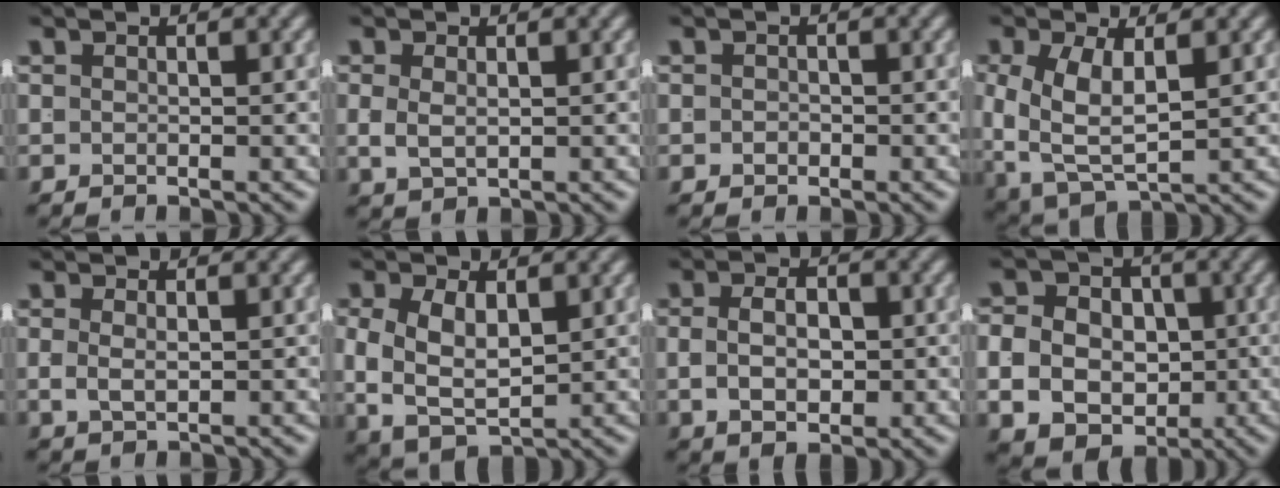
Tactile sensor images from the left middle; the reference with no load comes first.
{"total": 1.8, "force": [0.3, 1.2, 1.4], "torque": [-0.034, -0.006, 0.017]}
{"total": 1.0, "force": [-0.4, 0.9, 0.2], "torque": [-0.006, 0.000, -0.007]}
{"total": 6.9, "force": [-0.6, 5.1, 4.6], "torque": [-0.107, -0.034, 0.009]}
{"total": 1.4, "force": [0.2, 0.7, 1.2], "torque": [-0.026, -0.004, 0.013]}
{"total": 8.3, "force": [-0.3, 6.6, 5.1], "torque": [-0.117, -0.020, 0.004]}
{"total": 4.7, "force": [-0.3, 2.9, 3.6], "torque": [-0.048, 0.000, -0.001]}
{"total": 10.9, "force": [-1.9, 9.3, 5.2], "torque": [-0.093, -0.035, -0.022]}